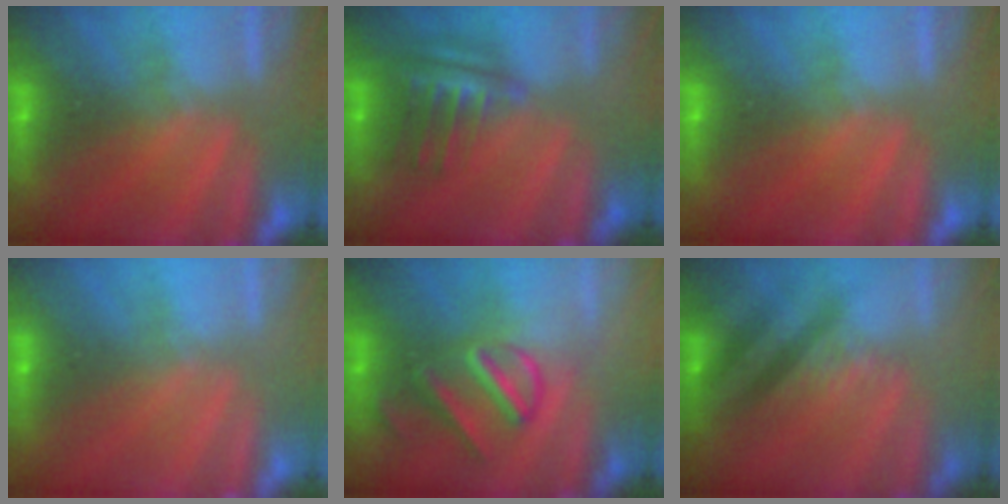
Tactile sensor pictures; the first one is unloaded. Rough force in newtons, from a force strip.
{"total": 8.1}
{"total": 0.0}
{"total": 3.2}
{"total": 3.0}
{"total": 2.5}